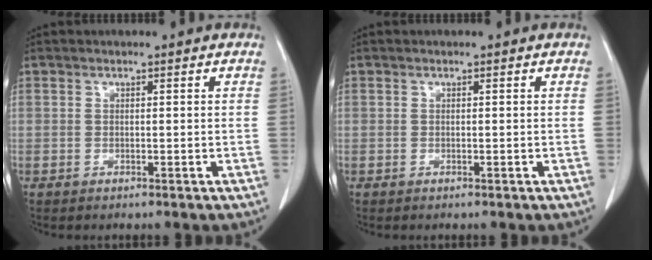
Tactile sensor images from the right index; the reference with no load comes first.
{"total": 0.0}